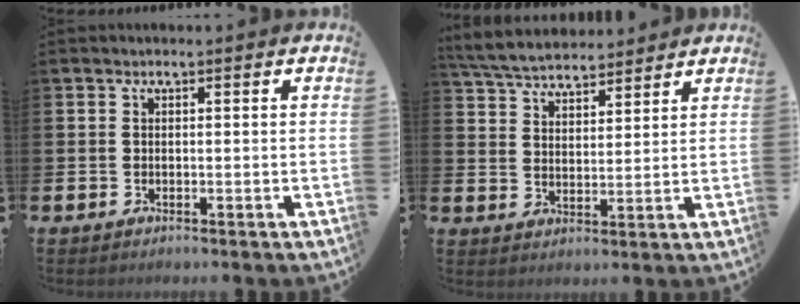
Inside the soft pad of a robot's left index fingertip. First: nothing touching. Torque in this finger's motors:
{"motor_torque": [0.39, -0.93, -0.10, 0.04]}